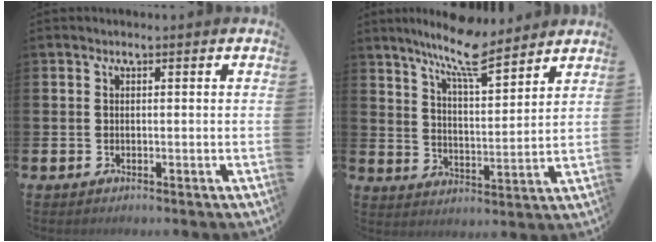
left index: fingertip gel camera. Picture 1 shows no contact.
{"total": 9.2, "force": [8.3, 1.3, 3.9], "torque": [-0.101, -0.042, 0.148]}